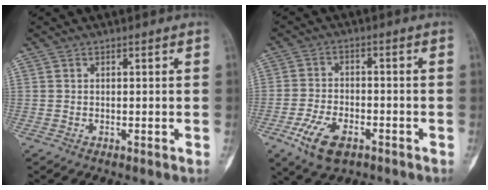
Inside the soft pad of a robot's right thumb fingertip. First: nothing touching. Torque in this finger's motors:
{"motor_torque": [-0.07, 0.23, 0.35, 0.20, -0.01]}